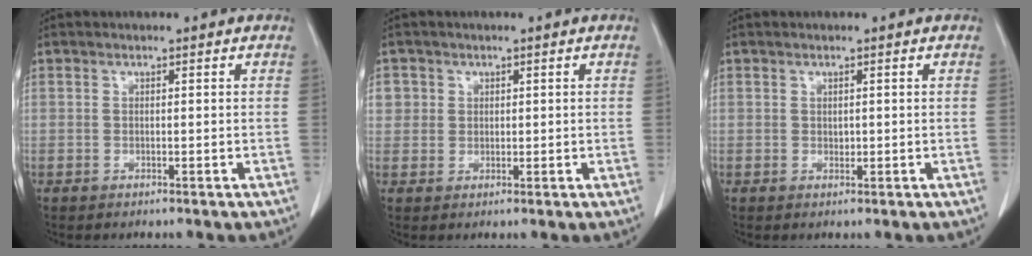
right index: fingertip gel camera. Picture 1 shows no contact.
{"total": 3.0, "force": [1.0, 2.8, 0.2], "torque": [0.010, 0.000, 0.016]}
{"total": 0.7, "force": [0.1, 0.5, 0.5], "torque": [-0.006, 0.000, 0.003]}